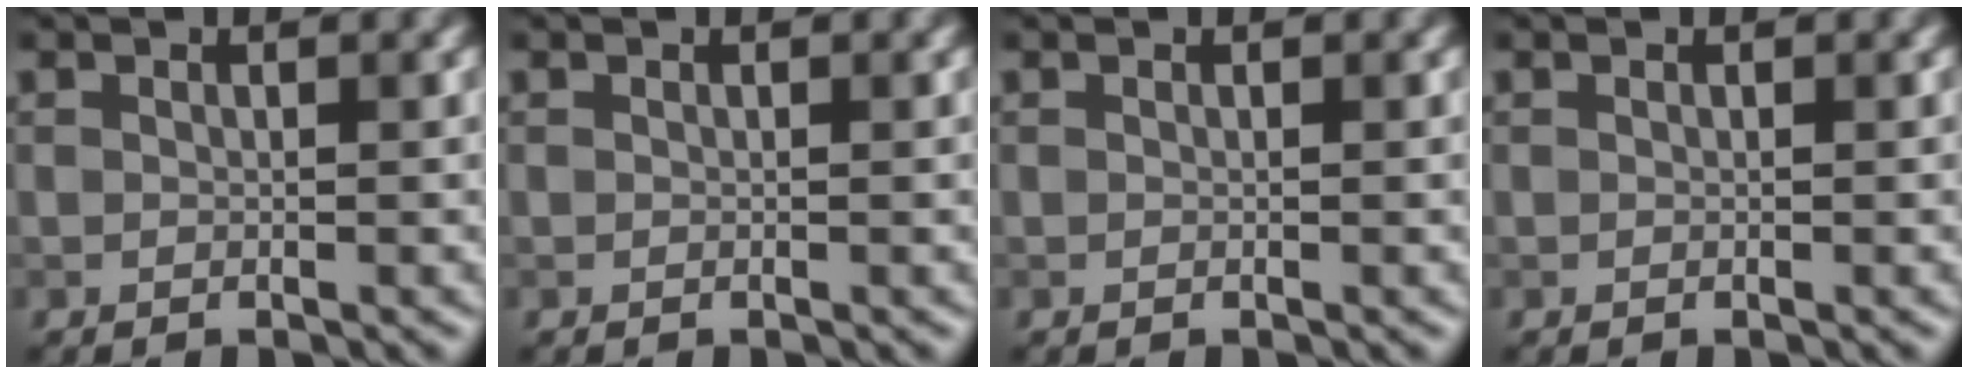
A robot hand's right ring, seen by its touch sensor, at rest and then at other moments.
{"total": 0.0}
{"total": 0.0}
{"total": 0.0}